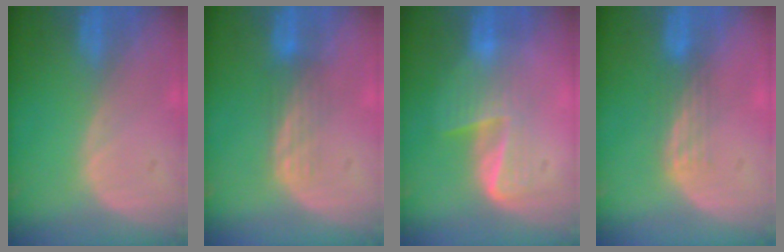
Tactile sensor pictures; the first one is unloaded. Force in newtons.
{"total": 3.4, "press": 3.0, "slide": 1.7}
{"total": 6.5, "press": 5.6, "slide": 3.4}
{"total": 3.2, "press": 2.6, "slide": 1.8}